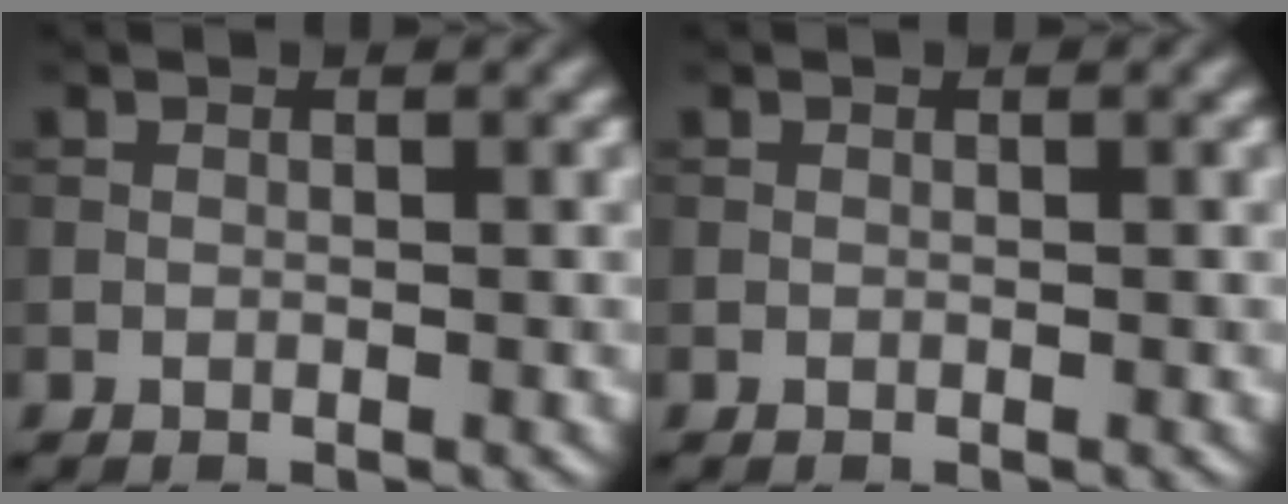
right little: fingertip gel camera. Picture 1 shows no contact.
{"total": 0.0}